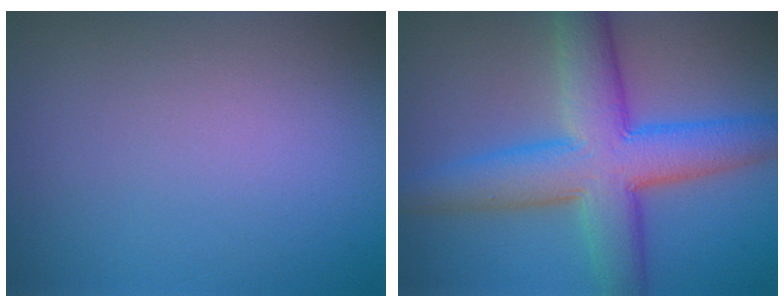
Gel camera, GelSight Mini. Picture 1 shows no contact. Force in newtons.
{"total": 9.3, "press": 9.3, "slide": 0.1}